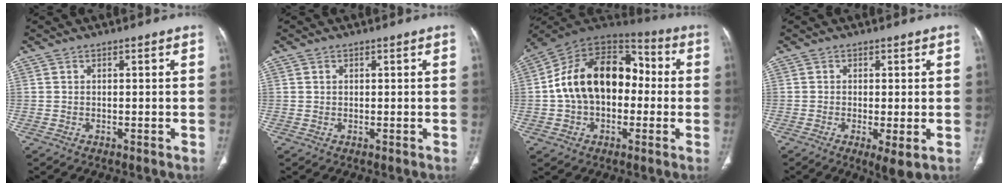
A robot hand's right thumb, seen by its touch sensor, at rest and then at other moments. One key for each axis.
{"total": 0.6, "fx": 0.2, "fy": 0.5, "fz": 0.2, "tx": -0.001, "ty": 0.000, "tz": 0.005}
{"total": 20.1, "fx": -0.1, "fy": 13.5, "fz": 14.8, "tx": -0.222, "ty": 0.048, "tz": -0.007}
{"total": 4.3, "fx": -1.1, "fy": 1.1, "fz": 4.0, "tx": -0.074, "ty": -0.015, "tz": -0.020}